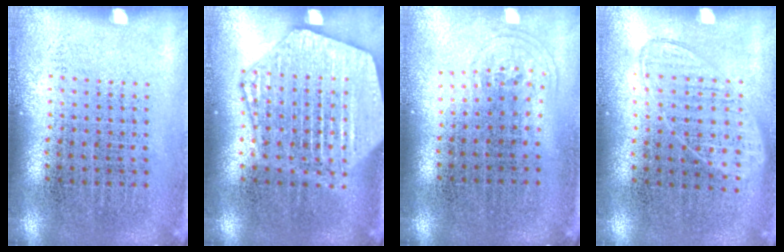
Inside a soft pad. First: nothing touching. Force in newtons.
{"total": 3.2, "press": 3.1, "slide": 0.4}
{"total": 0.9, "press": 0.7, "slide": 0.6}
{"total": 1.0, "press": 0.9, "slide": 0.4}